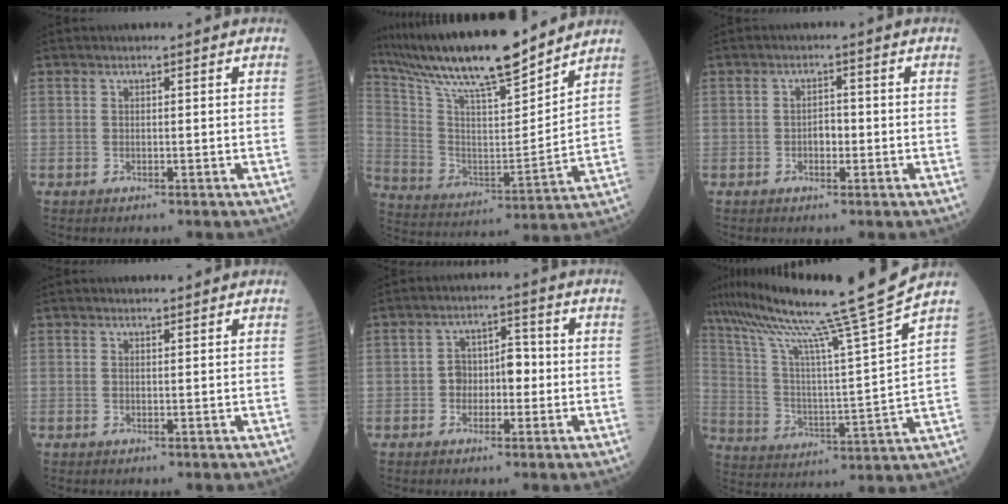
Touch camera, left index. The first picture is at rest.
{"total": 18.7, "force": [15.9, 1.7, 9.7], "torque": [-0.181, 0.011, 0.284]}
{"total": 2.1, "force": [-0.5, 1.2, 1.7], "torque": [-0.023, 0.006, -0.009]}
{"total": 0.8, "force": [0.7, 0.2, 0.3], "torque": [-0.013, 0.001, 0.011]}
{"total": 5.3, "force": [-0.8, 3.2, 4.1], "torque": [-0.068, 0.024, -0.015]}
{"total": 19.4, "force": [15.9, -3.4, 10.7], "torque": [-0.184, -0.038, 0.255]}